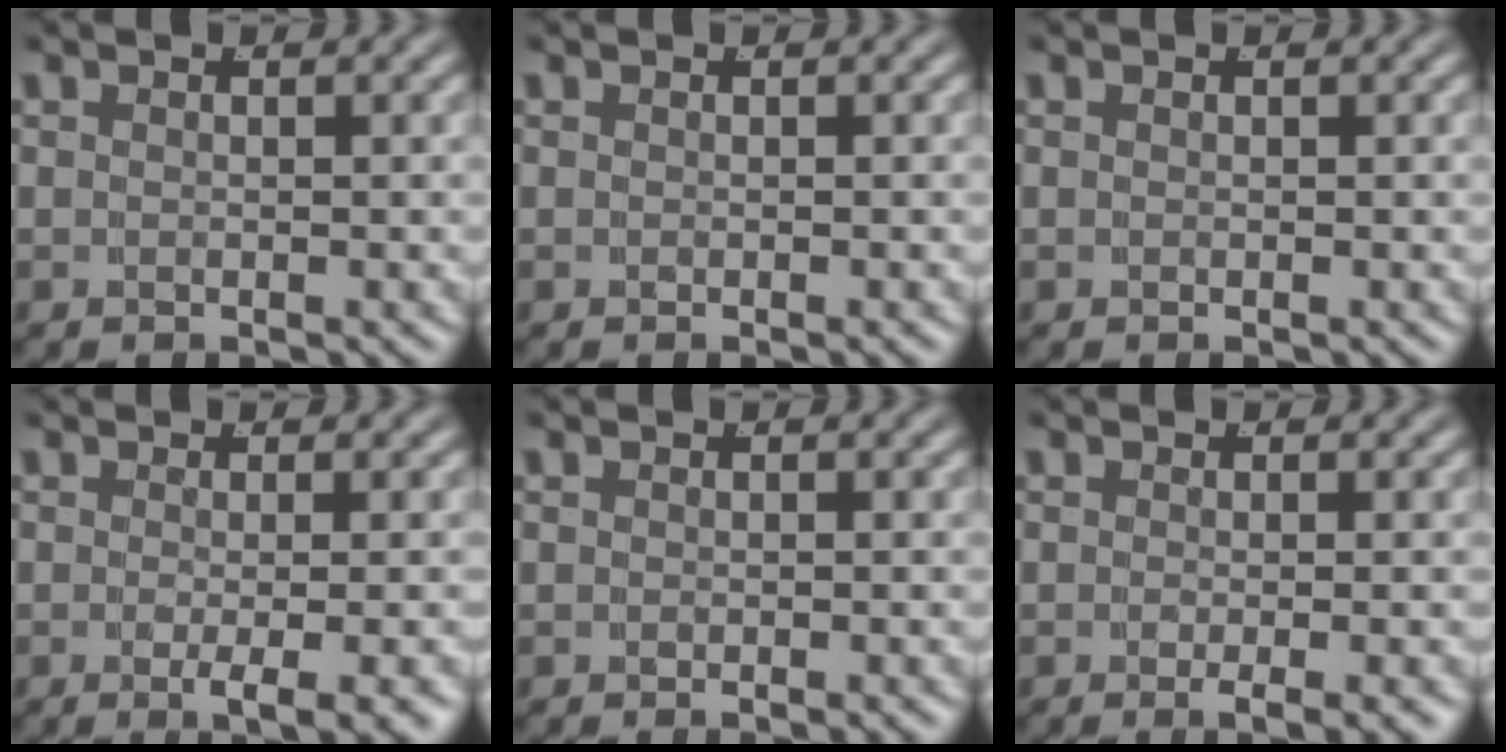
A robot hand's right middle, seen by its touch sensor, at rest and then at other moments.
{"total": 0.0}
{"total": 0.0}
{"total": 3.2, "force": [-1.5, 0.0, 2.8], "torque": [-0.043, -0.012, -0.019]}
{"total": 0.6, "force": [-0.4, 0.1, 0.4], "torque": [-0.005, 0.003, -0.008]}
{"total": 2.1, "force": [-1.2, -0.3, 1.7], "torque": [-0.025, -0.004, -0.015]}